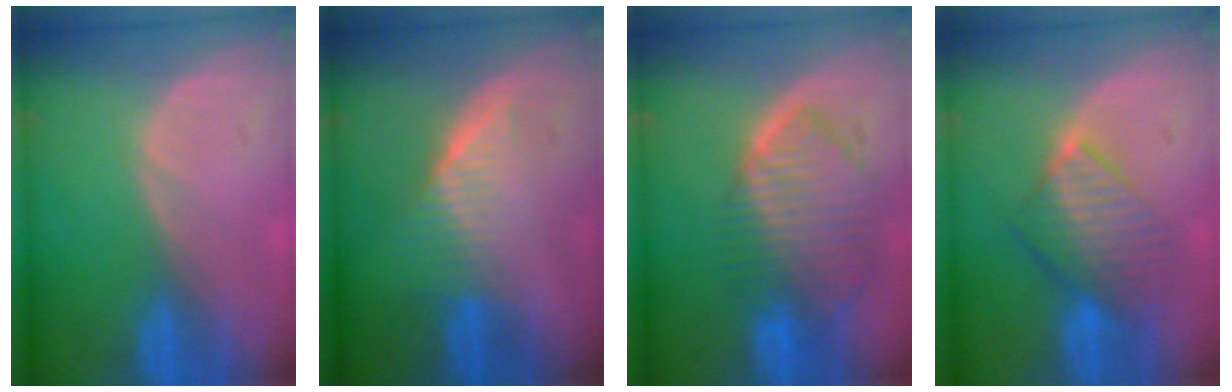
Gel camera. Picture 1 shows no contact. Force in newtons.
{"total": 6.5, "press": 5.8, "slide": 2.8}
{"total": 10.0, "press": 8.5, "slide": 5.2}
{"total": 7.8, "press": 7.1, "slide": 3.3}